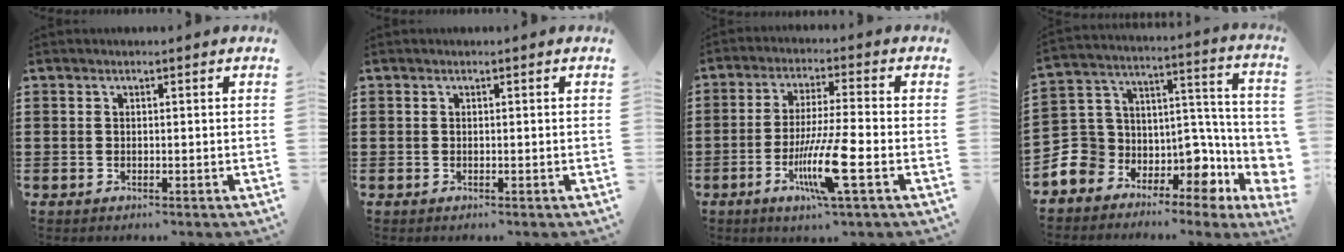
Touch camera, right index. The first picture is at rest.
{"total": 0.0}
{"total": 10.1, "force": [-3.9, 0.7, 9.3], "torque": [-0.186, -0.017, -0.075]}
{"total": 7.2, "force": [-1.1, 6.7, 2.2], "torque": [-0.072, -0.045, -0.010]}